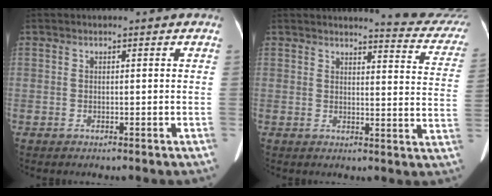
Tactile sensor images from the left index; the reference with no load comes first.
{"total": 13.2, "force": [12.8, 0.8, 2.7], "torque": [-0.010, -0.092, 0.113]}